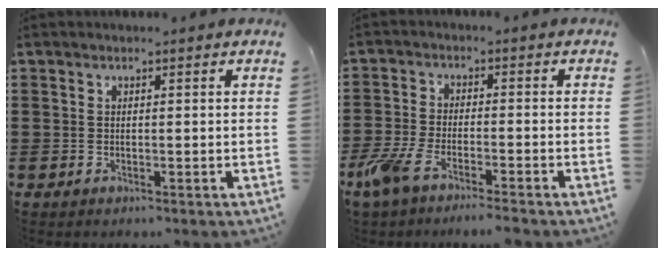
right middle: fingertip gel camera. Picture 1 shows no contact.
{"total": 5.6, "force": [-4.4, 1.0, 3.3], "torque": [-0.094, -0.015, -0.092]}